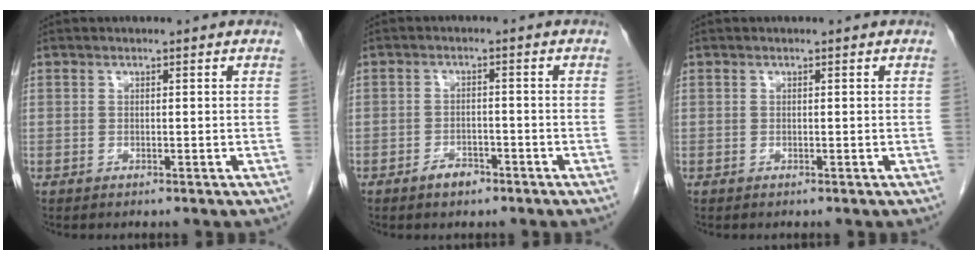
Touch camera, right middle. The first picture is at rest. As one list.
[{"total": 2.7, "force": [-2.0, 1.4, 1.3], "torque": [-0.021, 0.004, -0.028]}, {"total": 0.0}]